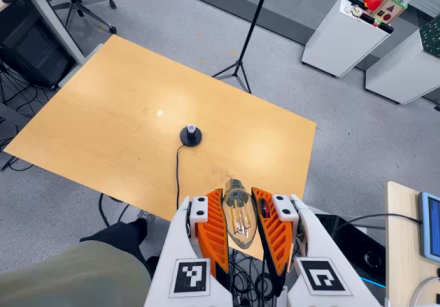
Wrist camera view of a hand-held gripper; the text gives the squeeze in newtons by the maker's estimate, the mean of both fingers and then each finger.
{"total": 20.8, "left": 22.1, "right": 19.5}